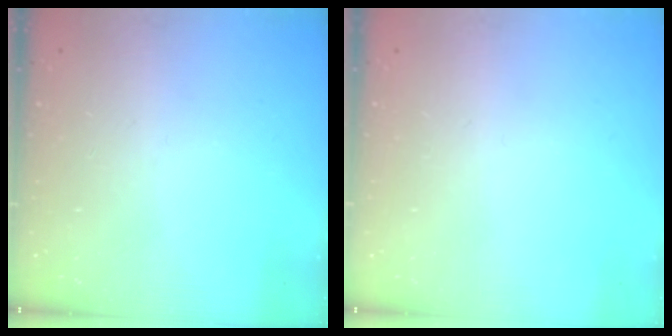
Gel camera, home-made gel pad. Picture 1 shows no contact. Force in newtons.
{"total": 0.0}